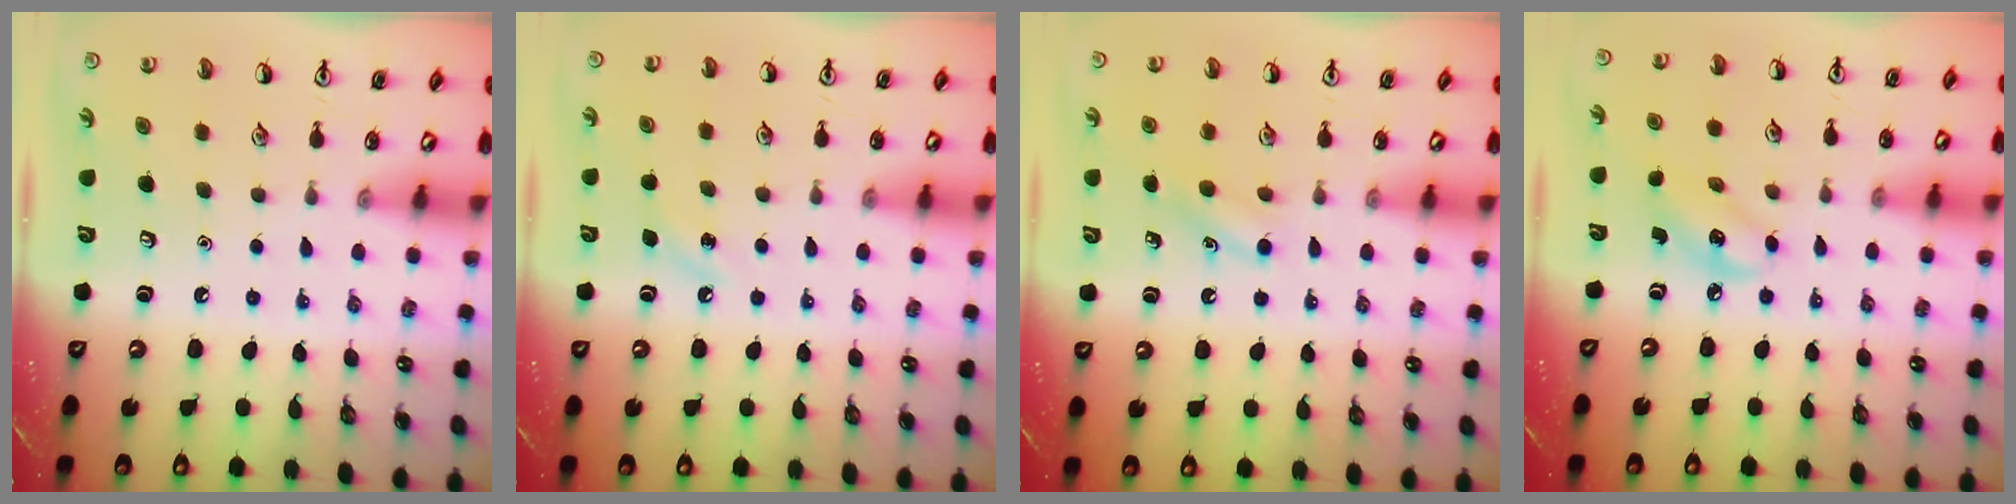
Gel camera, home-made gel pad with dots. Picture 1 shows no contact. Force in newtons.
{"total": 3.3, "press": 3.1, "slide": 1.2}
{"total": 6.0, "press": 5.7, "slide": 1.8}
{"total": 5.4, "press": 5.3, "slide": 0.8}